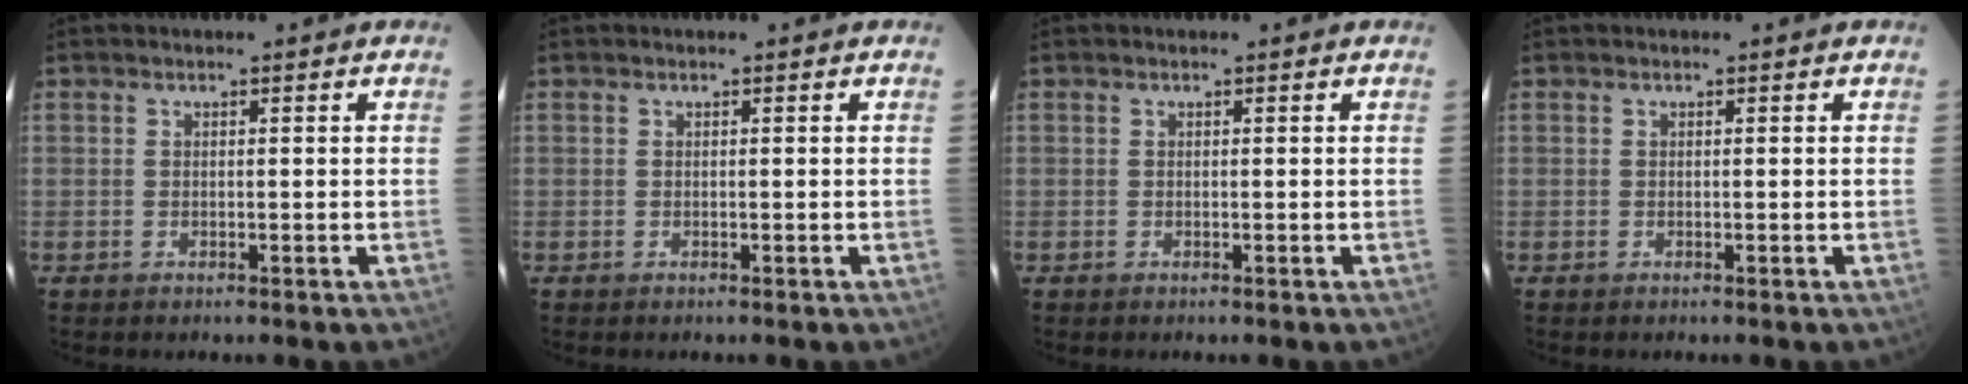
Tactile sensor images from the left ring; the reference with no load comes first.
{"total": 0.0}
{"total": 0.0}
{"total": 0.0}